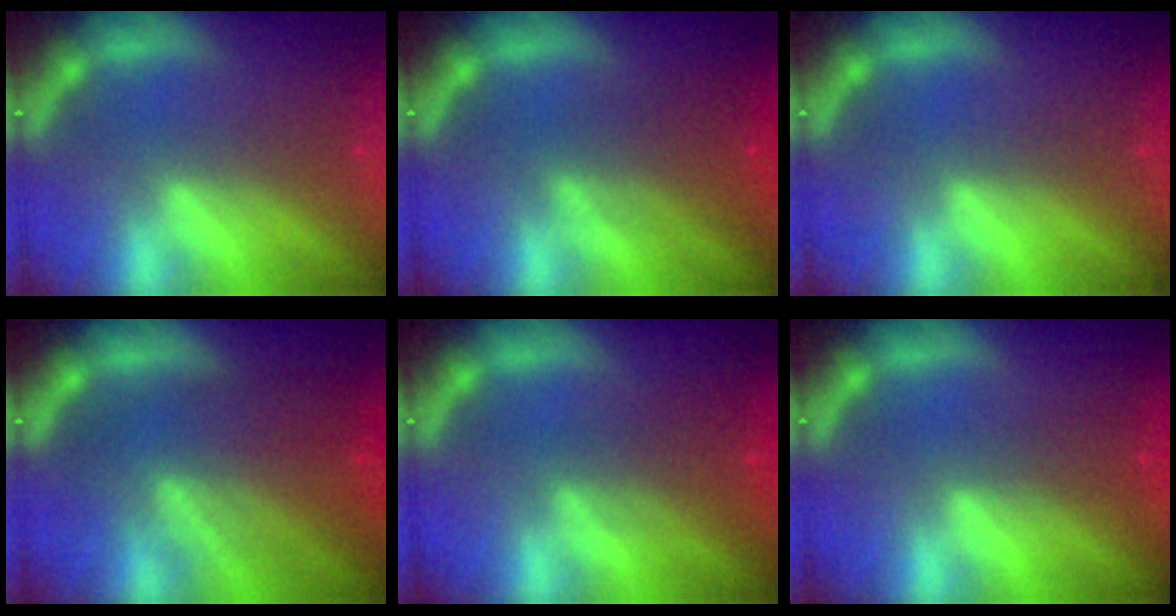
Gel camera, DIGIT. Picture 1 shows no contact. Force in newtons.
{"total": 4.6}
{"total": 0.0}
{"total": 9.1}
{"total": 3.6}
{"total": 1.5}